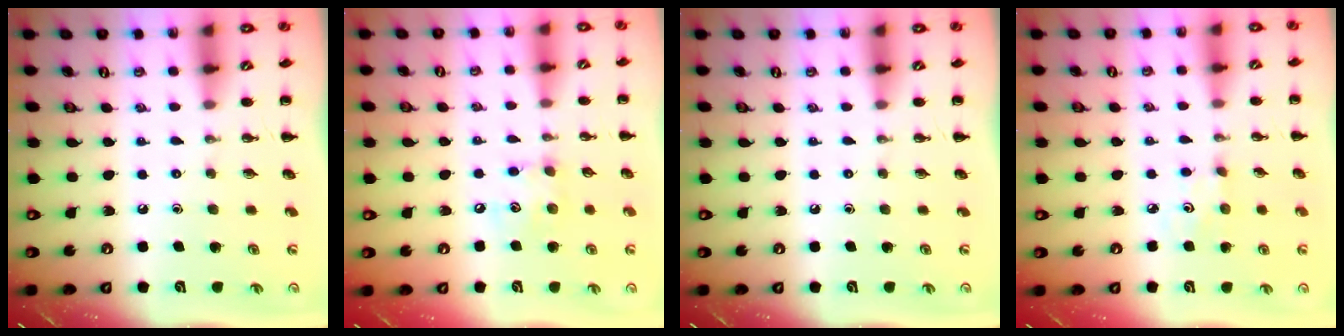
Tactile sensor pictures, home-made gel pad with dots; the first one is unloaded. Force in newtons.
{"total": 6.1, "press": 6.1, "slide": 0.6}
{"total": 0.0}
{"total": 2.7, "press": 2.7, "slide": 0.5}